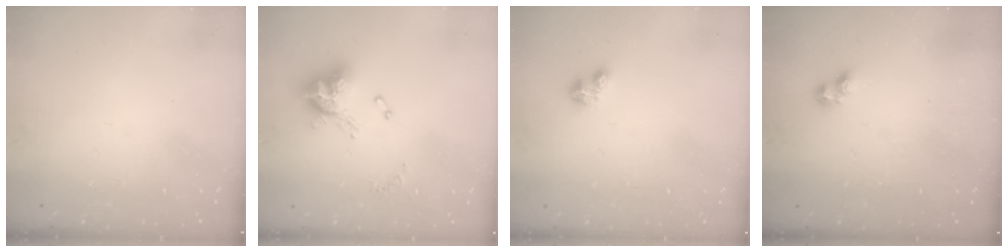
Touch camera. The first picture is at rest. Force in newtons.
{"total": 12.6, "press": 12.5, "slide": 1.4}
{"total": 3.1, "press": 3.0, "slide": 0.5}
{"total": 2.4, "press": 2.3, "slide": 0.4}